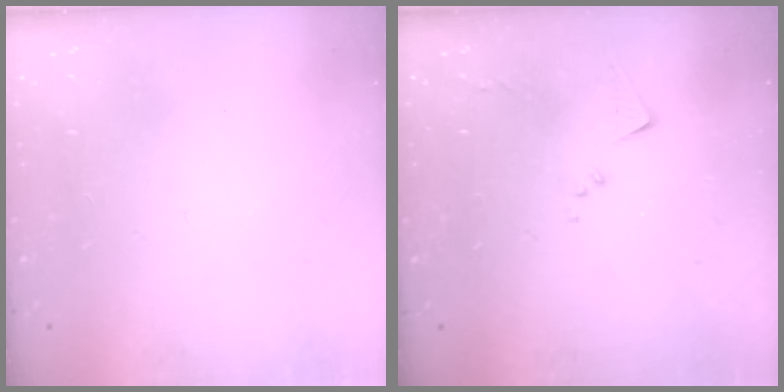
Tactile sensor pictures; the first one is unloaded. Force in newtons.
{"total": 7.1, "press": 7.1, "slide": 0.4}